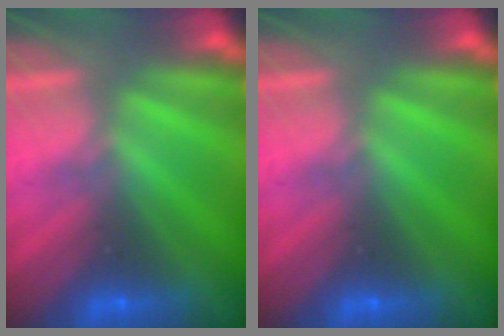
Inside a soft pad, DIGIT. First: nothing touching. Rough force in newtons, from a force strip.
{"total": 0.0}